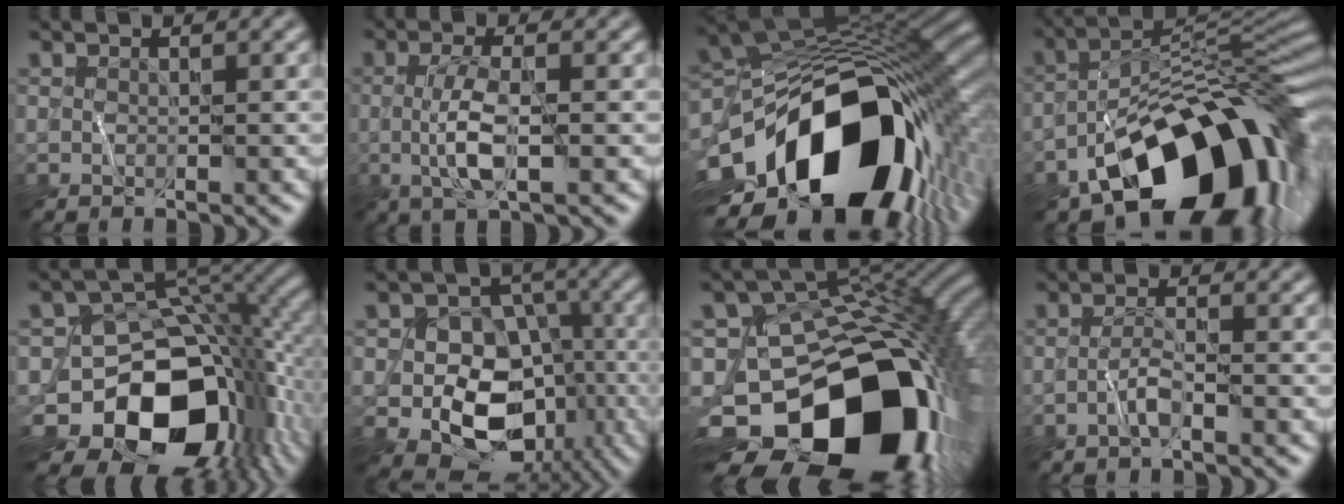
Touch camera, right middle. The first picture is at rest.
{"total": 3.8, "force": [-0.2, 0.9, 3.6], "torque": [-0.075, -0.005, -0.008]}
{"total": 19.2, "force": [-6.9, 12.0, 13.3], "torque": [-0.241, -0.030, -0.097]}
{"total": 16.5, "force": [-8.6, 8.4, 11.3], "torque": [-0.144, 0.003, -0.149]}
{"total": 15.0, "force": [-5.9, 10.7, 8.6], "torque": [-0.123, -0.025, -0.094]}
{"total": 10.5, "force": [-3.0, 8.0, 6.1], "torque": [-0.068, -0.010, -0.056]}
{"total": 18.5, "force": [-7.7, 12.6, 11.2], "torque": [-0.175, -0.039, -0.109]}
{"total": 1.5, "force": [-0.8, 0.1, 1.3], "torque": [-0.025, 0.004, -0.022]}